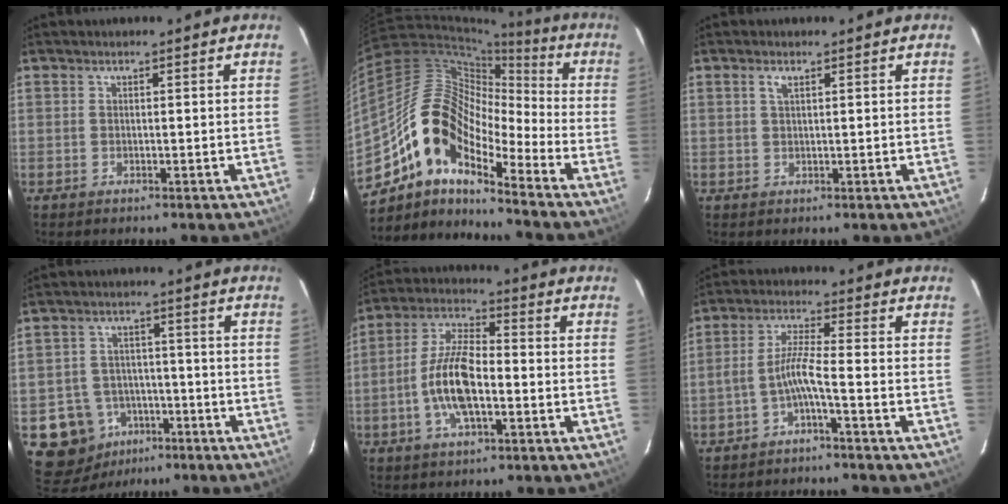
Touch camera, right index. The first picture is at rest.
{"total": 14.9, "force": [-9.7, 5.9, 9.6], "torque": [-0.158, 0.005, -0.198]}
{"total": 1.3, "force": [0.6, 0.4, 1.0], "torque": [-0.021, 0.003, 0.011]}
{"total": 10.6, "force": [-4.9, 9.1, 2.1], "torque": [-0.077, 0.025, -0.059]}
{"total": 11.2, "force": [-2.9, 4.2, 9.9], "torque": [-0.206, 0.006, -0.058]}
{"total": 4.7, "force": [-2.5, -0.5, 3.9], "torque": [-0.096, 0.011, -0.049]}